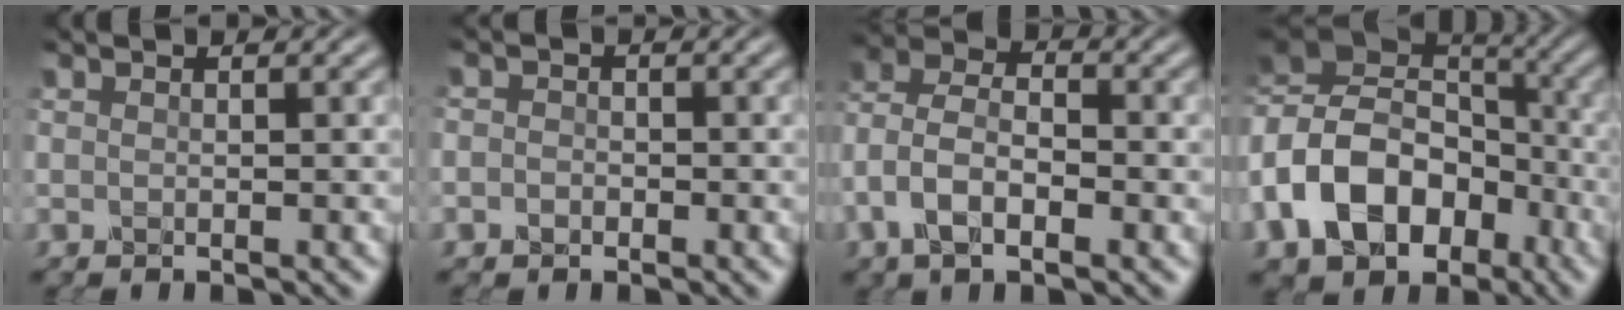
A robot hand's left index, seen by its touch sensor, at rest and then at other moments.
{"total": 1.1, "force": [-0.5, 1.0, 0.2], "torque": [0.000, 0.005, -0.014]}
{"total": 5.9, "force": [-1.7, 3.5, 4.4], "torque": [-0.092, 0.012, -0.044]}
{"total": 12.9, "force": [-3.8, 9.6, 7.8], "torque": [-0.159, -0.002, -0.076]}